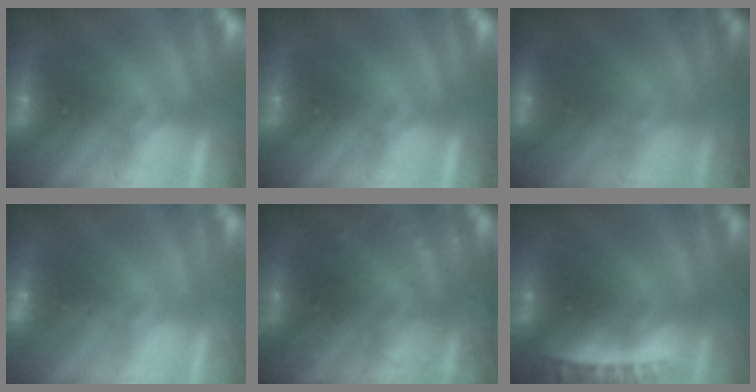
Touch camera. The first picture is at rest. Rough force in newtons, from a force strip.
{"total": 0.0}
{"total": 2.4}
{"total": 3.0}
{"total": 2.9}
{"total": 2.7}